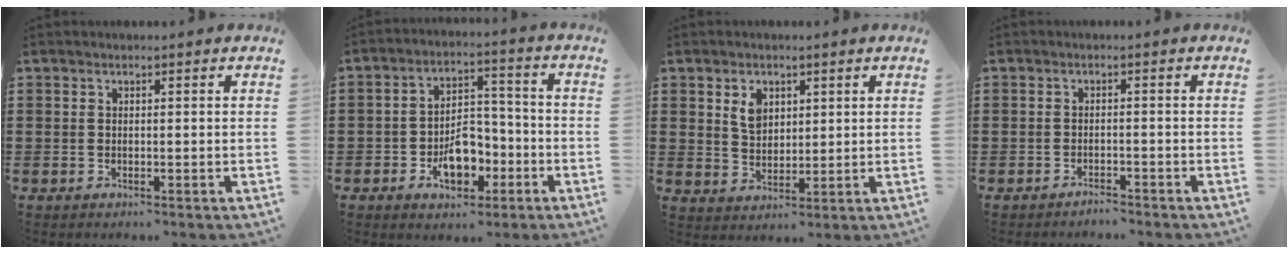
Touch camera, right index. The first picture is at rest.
{"total": 8.0, "force": [-3.2, 5.1, 5.3], "torque": [-0.077, 0.011, -0.056]}
{"total": 4.2, "force": [1.9, 2.9, 2.4], "torque": [-0.049, 0.007, 0.032]}
{"total": 1.5, "force": [-1.5, 0.0, 0.1], "torque": [-0.007, 0.002, -0.031]}